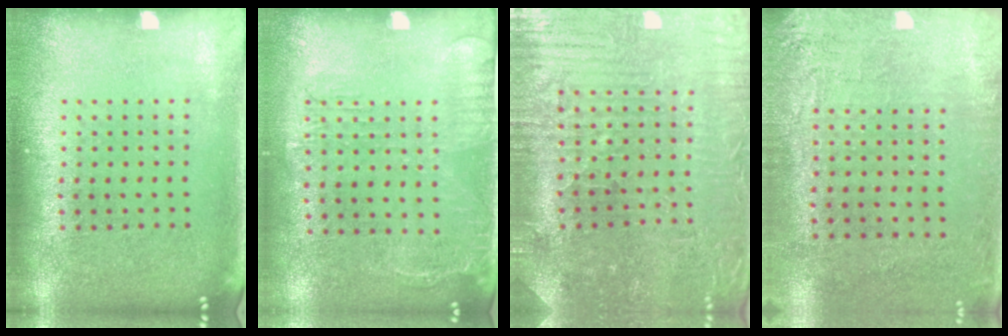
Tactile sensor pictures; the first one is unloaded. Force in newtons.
{"total": 1.6, "press": 1.2, "slide": 1.0}
{"total": 3.7, "press": 3.6, "slide": 0.5}
{"total": 2.7, "press": 2.3, "slide": 1.4}